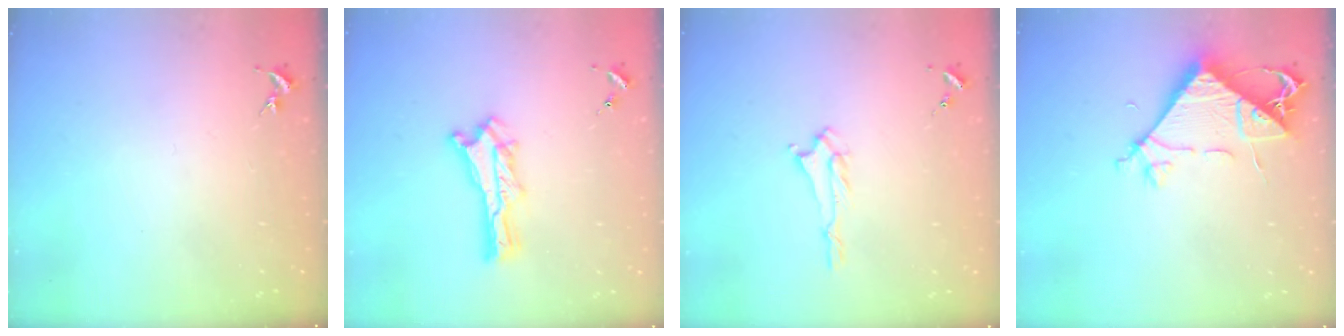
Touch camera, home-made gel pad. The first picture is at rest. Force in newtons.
{"total": 1.4, "press": 1.4, "slide": 0.2}
{"total": 1.4, "press": 1.3, "slide": 0.2}
{"total": 7.6, "press": 7.5, "slide": 1.2}